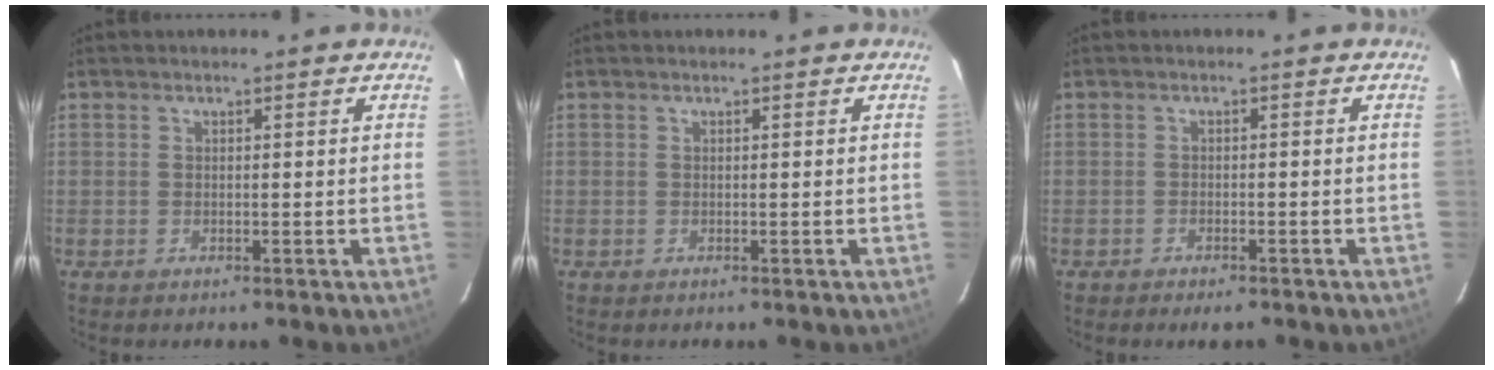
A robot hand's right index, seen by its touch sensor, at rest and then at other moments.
{"total": 0.0}
{"total": 2.7, "force": [-2.2, 1.0, 1.1], "torque": [-0.029, -0.006, -0.037]}